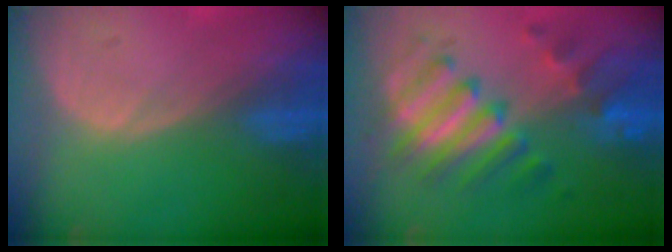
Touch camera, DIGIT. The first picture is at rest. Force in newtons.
{"total": 8.4, "press": 8.4, "slide": 0.3}